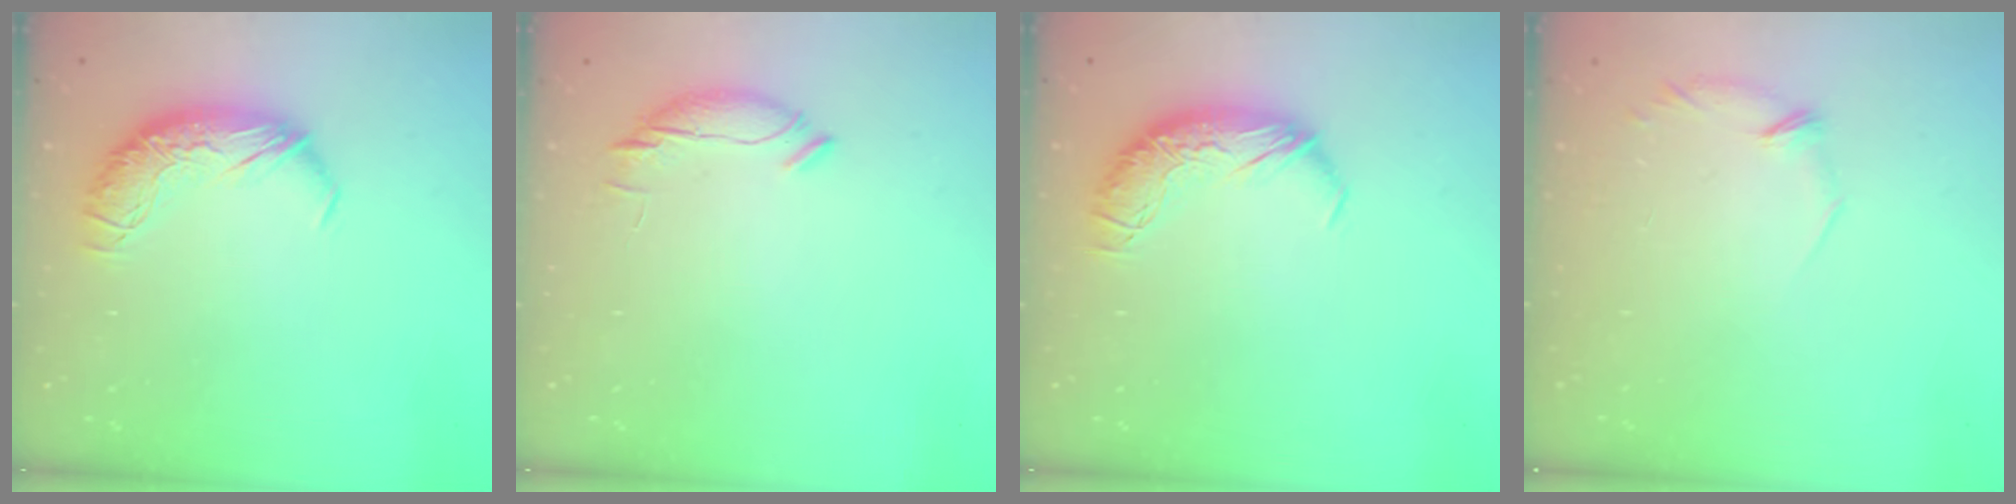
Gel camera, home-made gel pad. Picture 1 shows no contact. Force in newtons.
{"total": 5.6, "press": 5.6, "slide": 0.6}
{"total": 0.0}
{"total": 5.7, "press": 5.6, "slide": 1.1}